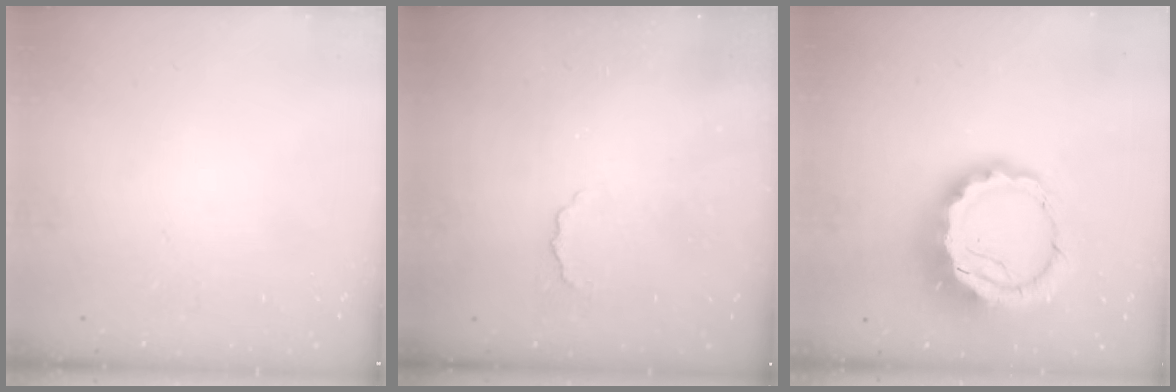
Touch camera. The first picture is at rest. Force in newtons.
{"total": 3.2, "press": 3.1, "slide": 0.9}
{"total": 14.2, "press": 13.9, "slide": 2.9}